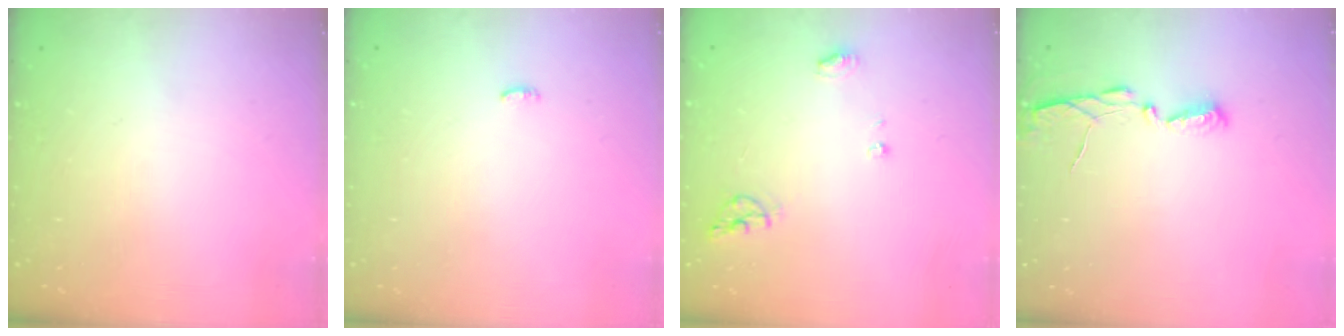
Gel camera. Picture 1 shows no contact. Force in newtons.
{"total": 3.4, "press": 3.3, "slide": 1.0}
{"total": 6.7, "press": 6.7, "slide": 0.3}
{"total": 4.9, "press": 4.9, "slide": 0.3}